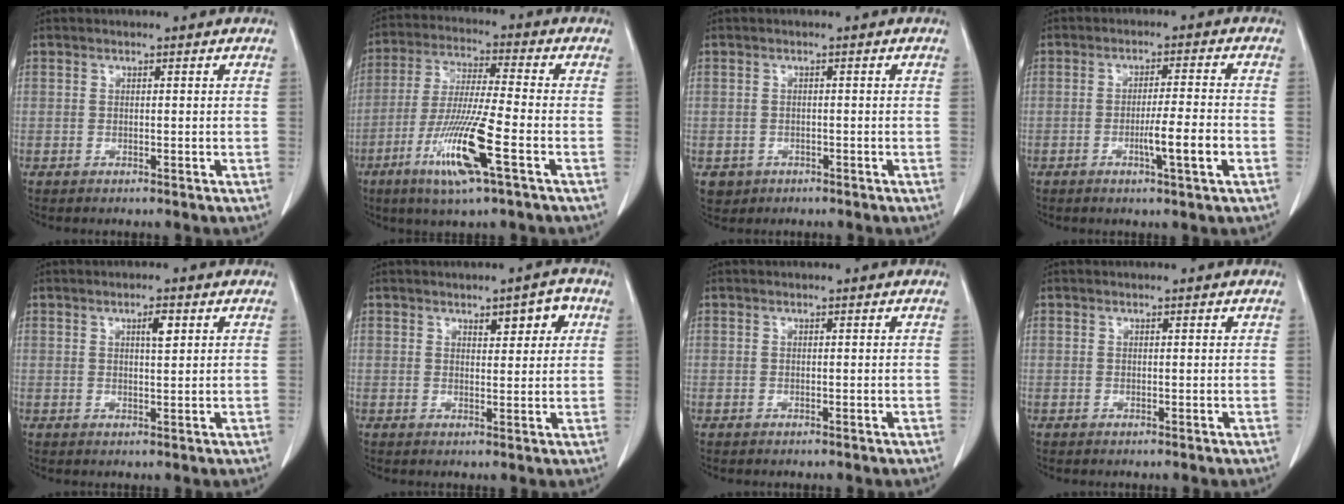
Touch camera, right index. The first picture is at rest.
{"total": 12.9, "force": [-5.3, 0.2, 11.7], "torque": [-0.235, -0.025, -0.101]}
{"total": 2.2, "force": [-1.0, 2.0, 0.3], "torque": [-0.006, 0.004, -0.009]}
{"total": 6.1, "force": [-2.1, -0.3, 5.7], "torque": [-0.089, -0.008, -0.033]}
{"total": 2.7, "force": [1.1, 0.7, 2.3], "torque": [-0.040, -0.002, 0.018]}
{"total": 4.1, "force": [1.9, 1.5, 3.3], "torque": [-0.043, 0.005, 0.027]}
{"total": 0.0}
{"total": 0.0}